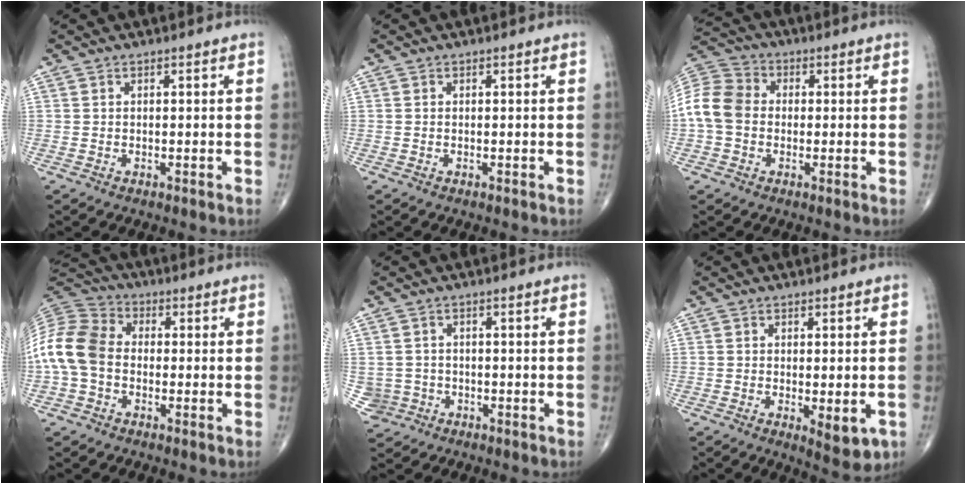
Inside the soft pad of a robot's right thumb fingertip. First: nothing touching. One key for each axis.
{"total": 0.0}
{"total": 9.9, "fx": -0.6, "fy": 7.9, "fz": 5.8, "tx": -0.114, "ty": 0.031, "tz": -0.024}
{"total": 12.1, "fx": -1.5, "fy": 9.0, "fz": 8.1, "tx": -0.169, "ty": 0.031, "tz": -0.043}
{"total": 3.7, "fx": -0.8, "fy": 3.6, "fz": 0.0, "tx": 0.013, "ty": 0.010, "tz": -0.013}
{"total": 5.6, "fx": -1.5, "fy": 2.1, "fz": 5.0, "tx": -0.067, "ty": -0.015, "tz": -0.016}